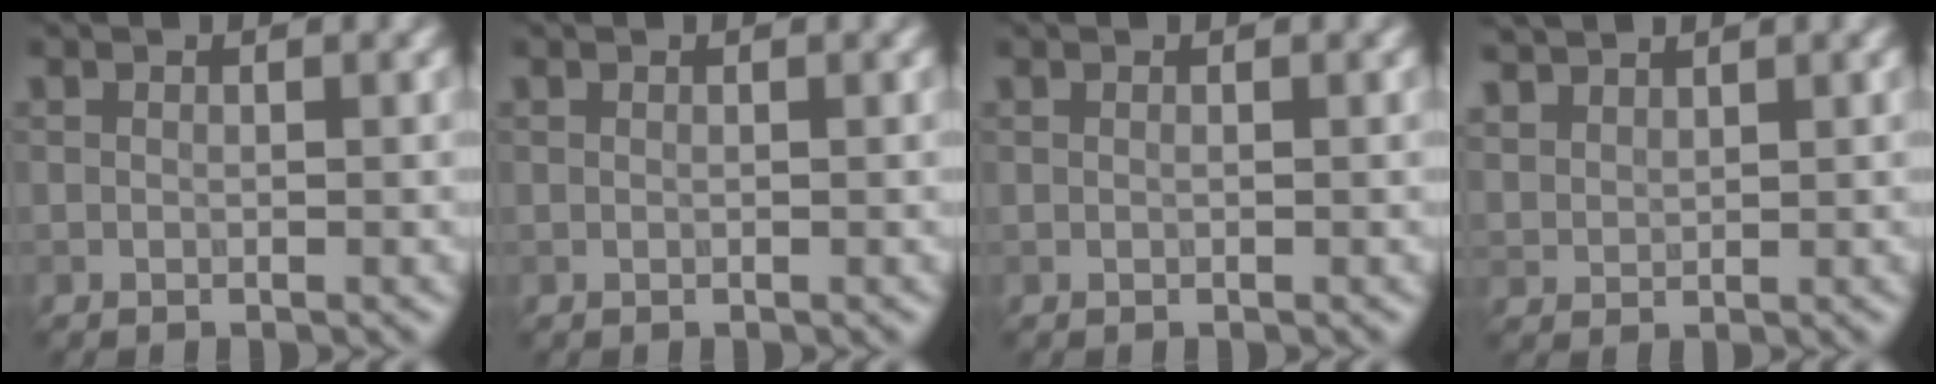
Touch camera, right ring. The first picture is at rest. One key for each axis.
{"total": 0.0}
{"total": 0.0}
{"total": 2.2, "fx": 2.0, "fy": 0.8, "fz": 0.4, "tx": -0.018, "ty": 0.005, "tz": 0.047}